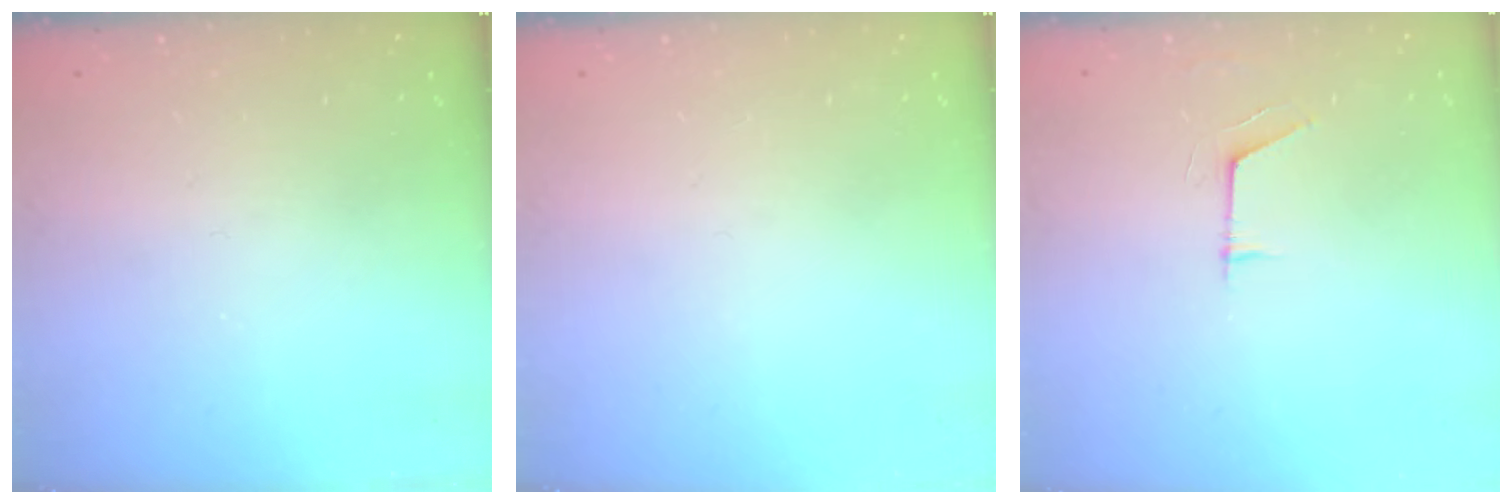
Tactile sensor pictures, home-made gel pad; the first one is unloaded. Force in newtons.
{"total": 0.0}
{"total": 4.4, "press": 4.3, "slide": 0.7}